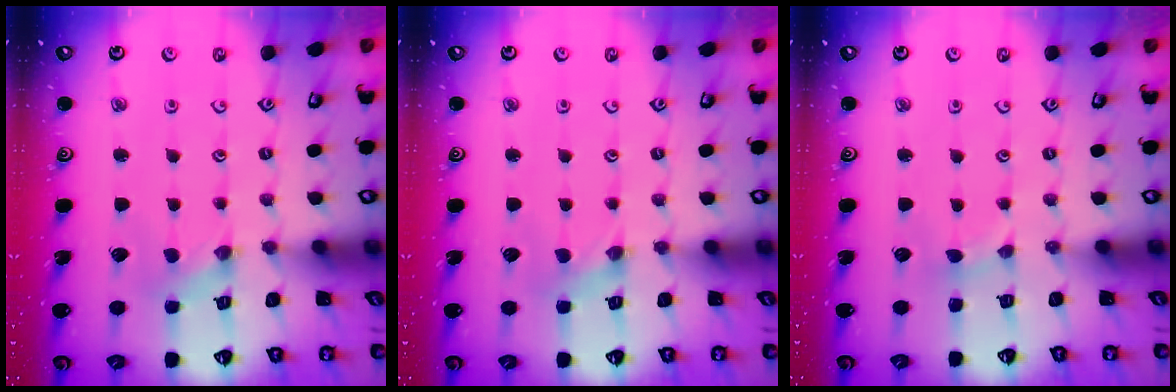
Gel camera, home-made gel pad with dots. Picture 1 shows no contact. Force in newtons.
{"total": 0.0}
{"total": 1.0, "press": 1.0, "slide": 0.2}